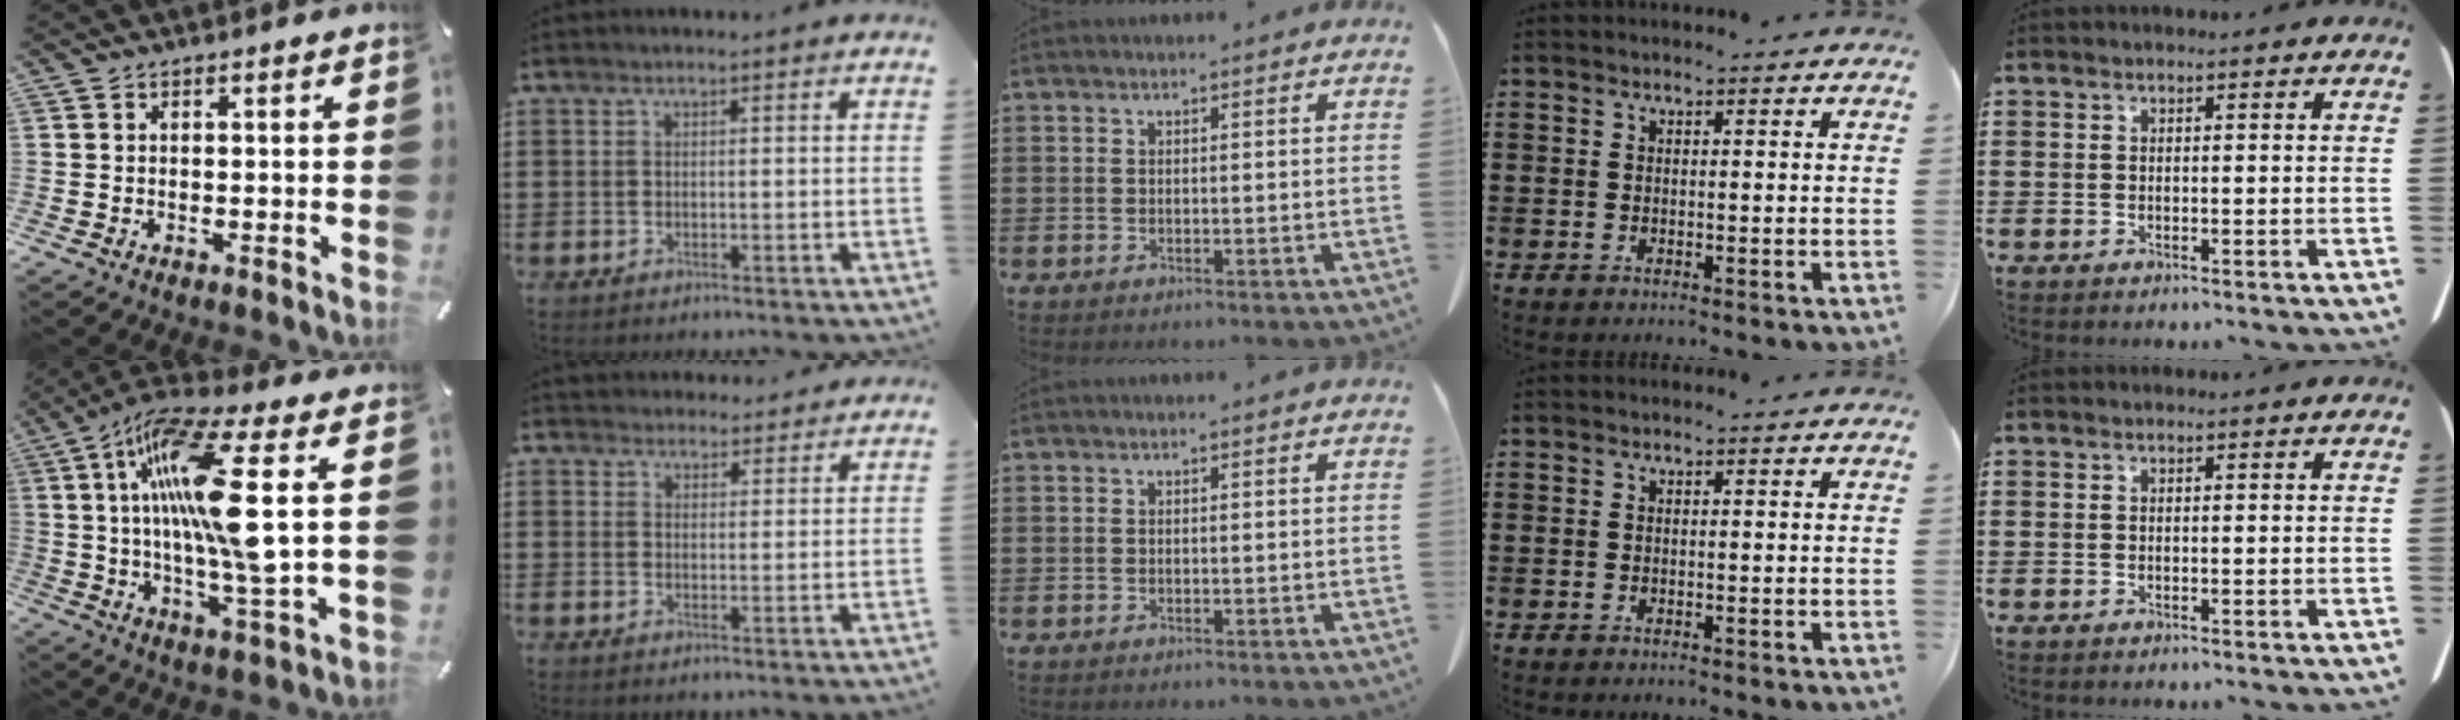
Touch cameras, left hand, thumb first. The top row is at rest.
{"thumb": {"total": 18.2, "force": [3.7, 2.8, 17.6], "torque": [-0.348, -0.019, 0.038]}, "index": {"total": 3.1, "force": [2.9, 0.9, -0.2], "torque": [-0.006, -0.007, 0.056]}}